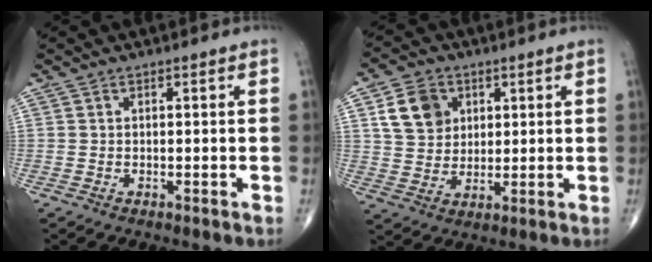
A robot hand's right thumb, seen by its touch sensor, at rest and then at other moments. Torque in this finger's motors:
{"motor_torque": [0.03, 1.44, 0.23, -0.10, 0.01]}